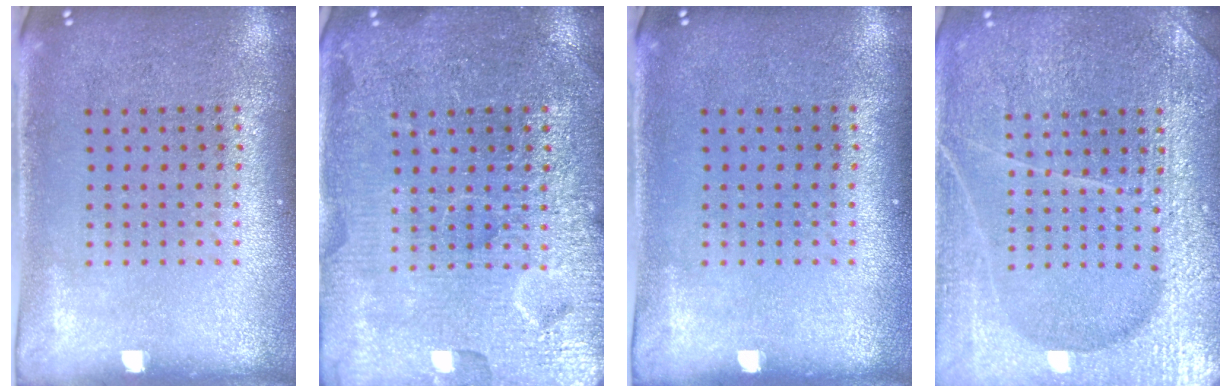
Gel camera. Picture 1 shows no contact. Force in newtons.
{"total": 4.4, "press": 4.4, "slide": 0.6}
{"total": 0.0}
{"total": 6.4, "press": 6.4, "slide": 0.8}